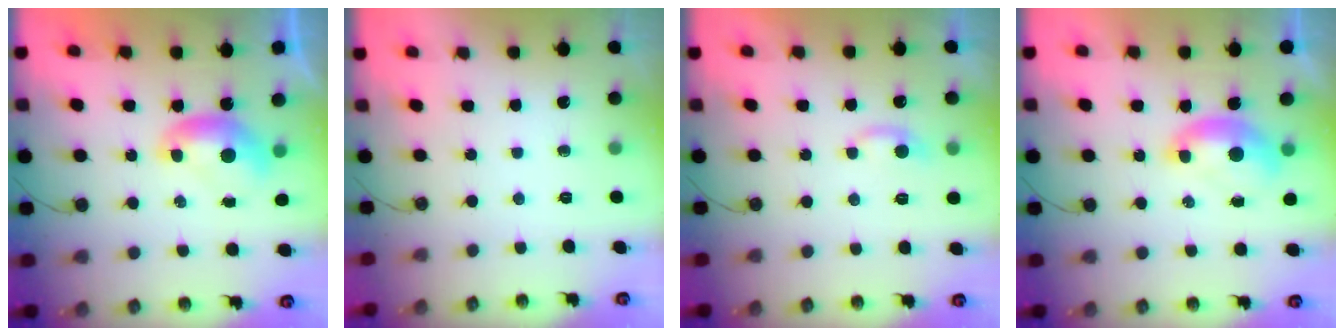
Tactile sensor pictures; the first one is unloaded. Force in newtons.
{"total": 0.0}
{"total": 2.2, "press": 2.2, "slide": 0.5}
{"total": 1.7, "press": 1.6, "slide": 0.6}